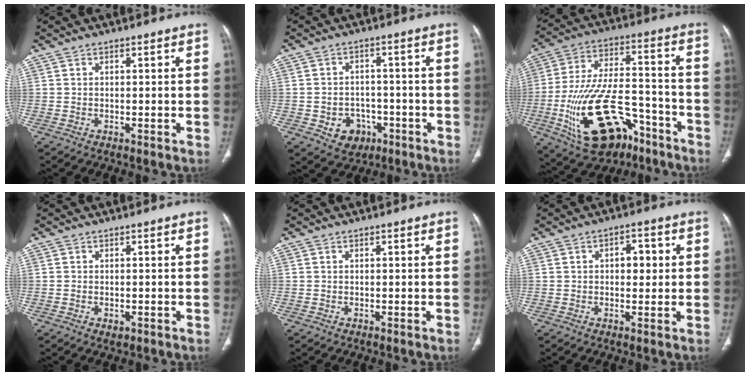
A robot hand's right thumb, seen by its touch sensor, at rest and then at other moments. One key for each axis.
{"total": 7.0, "fx": -2.7, "fy": 5.8, "fz": 2.8, "tx": -0.017, "ty": 0.024, "tz": -0.029}
{"total": 23.2, "fx": -10.8, "fy": 12.3, "fz": 16.5, "tx": -0.312, "ty": 0.062, "tz": -0.164}
{"total": 1.3, "fx": -0.5, "fy": 0.9, "fz": 0.8, "tx": -0.013, "ty": 0.002, "tz": -0.003}
{"total": 0.0}
{"total": 4.7, "fx": 0.8, "fy": 2.8, "fz": 3.7, "tx": -0.036, "ty": 0.006, "tz": 0.010}